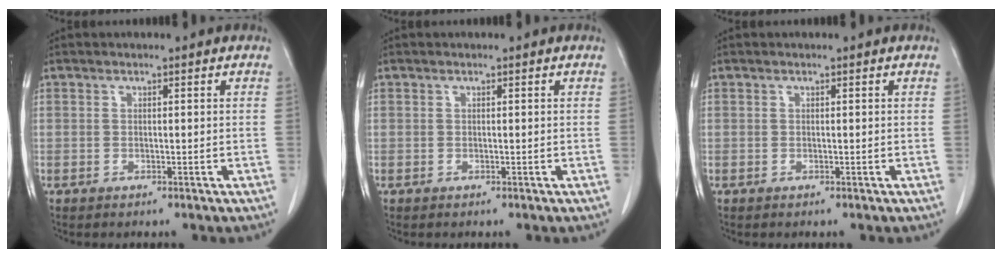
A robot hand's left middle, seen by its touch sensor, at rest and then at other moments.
{"total": 0.0}
{"total": 0.0}